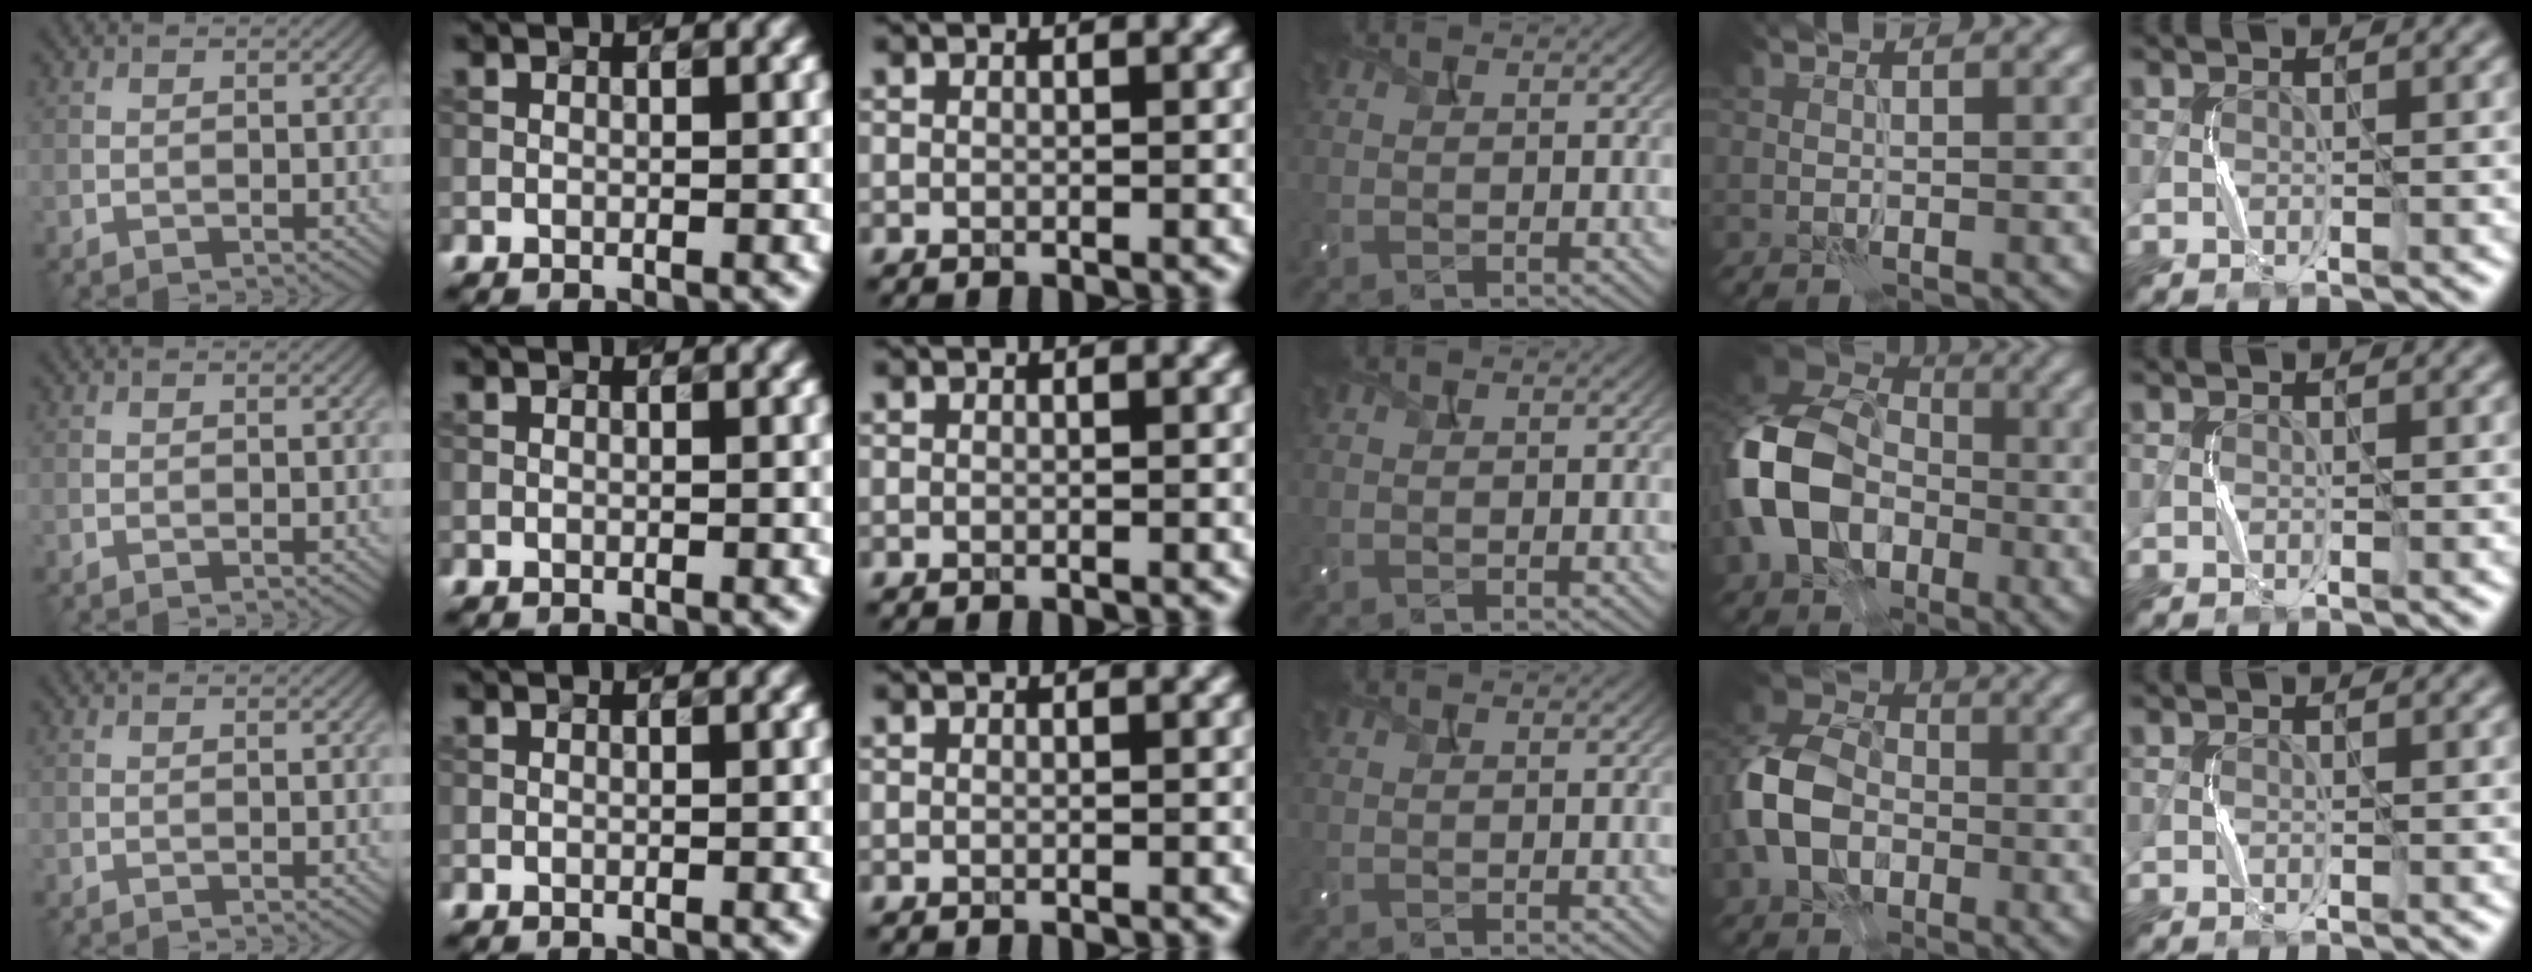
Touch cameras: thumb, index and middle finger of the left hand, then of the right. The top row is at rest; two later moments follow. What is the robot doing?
{"motion": "press", "object": "camera"}